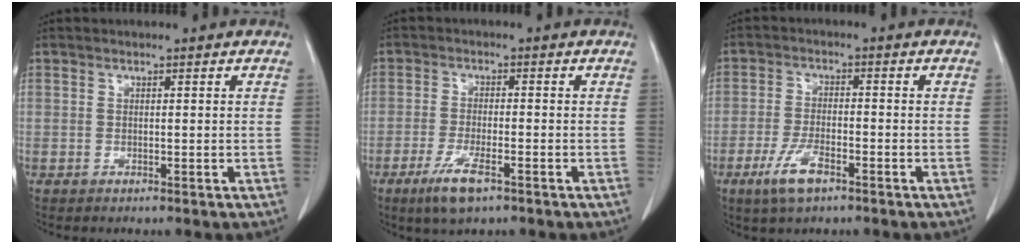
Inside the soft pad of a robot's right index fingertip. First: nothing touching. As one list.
[{"total": 6.0, "force": [-3.5, 1.2, 4.7], "torque": [-0.097, -0.011, -0.058]}, {"total": 5.9, "force": [-3.5, 1.8, 4.5], "torque": [-0.095, -0.005, -0.062]}]